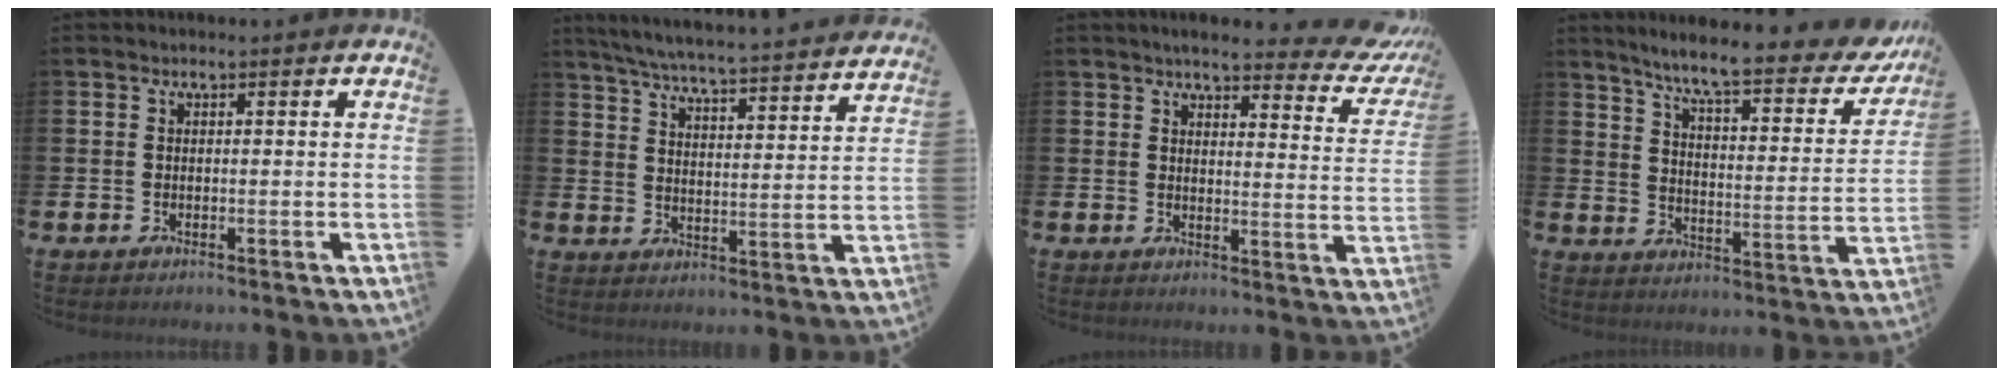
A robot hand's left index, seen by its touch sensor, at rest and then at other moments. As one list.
[{"total": 6.3, "force": [6.1, -0.1, 1.6], "torque": [-0.056, -0.050, 0.105]}, {"total": 4.7, "force": [4.3, 0.9, 1.8], "torque": [-0.031, -0.037, 0.067]}, {"total": 7.5, "force": [6.4, 0.9, 3.9], "torque": [-0.096, -0.047, 0.099]}]